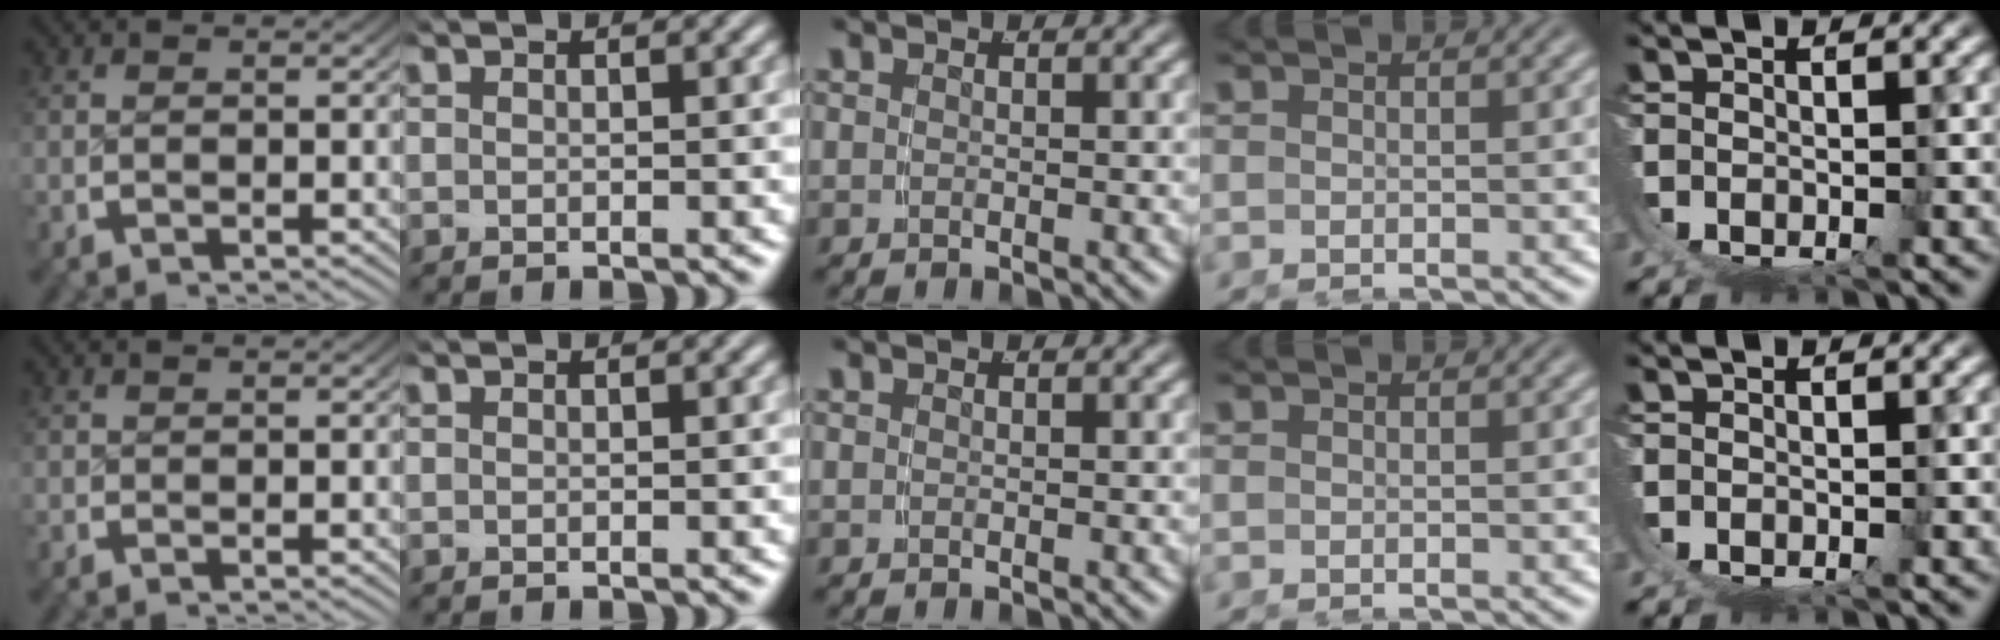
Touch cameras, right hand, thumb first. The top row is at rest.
{"thumb": {"total": 0.7, "force": [0.4, -0.3, -0.4], "torque": [0.019, 0.006, 0.005]}}